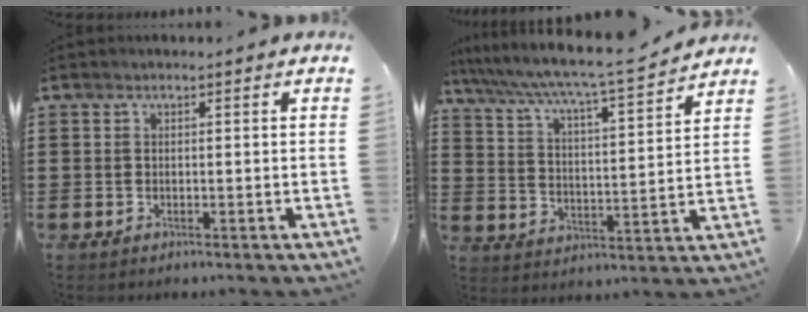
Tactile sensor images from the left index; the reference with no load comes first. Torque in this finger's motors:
{"motor_torque": [0.81, 0.53, 0.34, 0.21]}